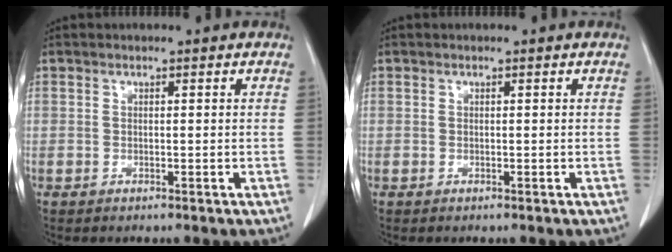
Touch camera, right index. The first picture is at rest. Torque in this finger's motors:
{"motor_torque": [-0.01, 0.02, -0.01, -0.01]}